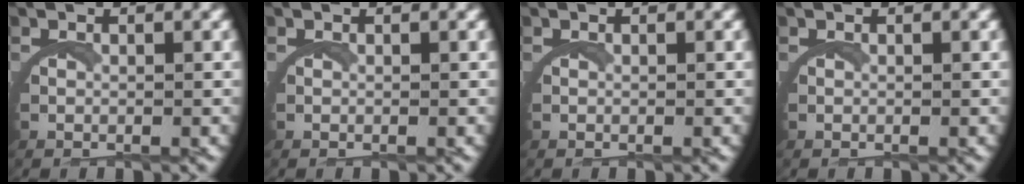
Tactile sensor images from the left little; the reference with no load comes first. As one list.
[{"total": 0.0}, {"total": 0.0}, {"total": 0.0}]